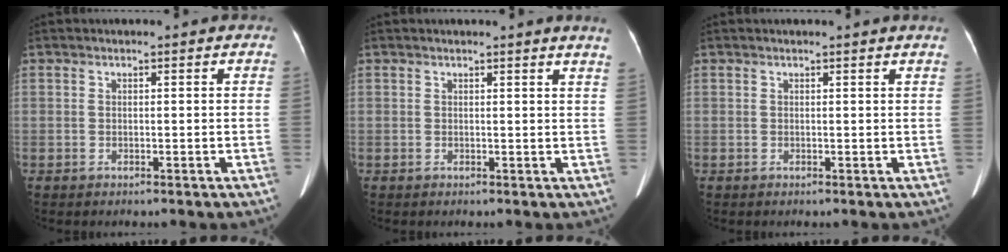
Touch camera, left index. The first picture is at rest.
{"total": 3.0, "force": [2.7, -0.6, 1.2], "torque": [-0.018, -0.012, 0.014]}
{"total": 1.0, "force": [1.0, -0.2, 0.3], "torque": [-0.016, -0.005, 0.009]}